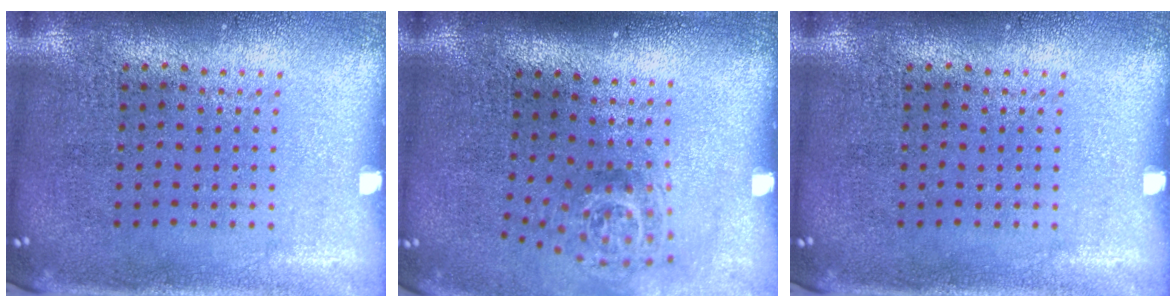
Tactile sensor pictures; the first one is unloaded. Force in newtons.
{"total": 1.8, "press": 1.2, "slide": 1.3}
{"total": 0.0}